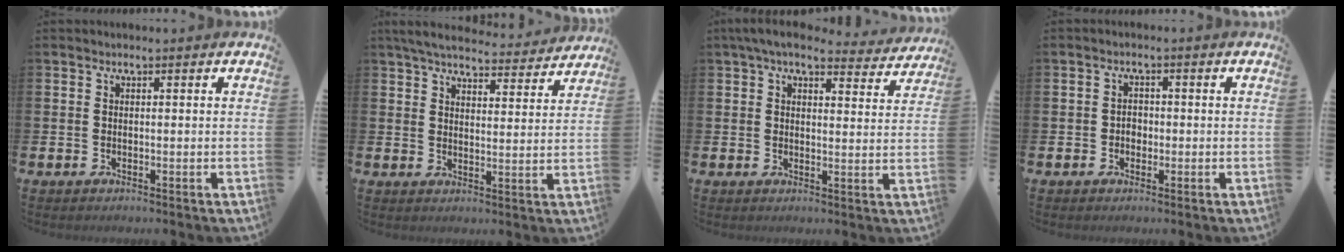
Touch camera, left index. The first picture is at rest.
{"total": 5.6, "force": [5.3, 1.2, 1.4], "torque": [-0.047, -0.033, 0.091]}
{"total": 5.9, "force": [5.1, 1.6, 2.3], "torque": [-0.053, -0.022, 0.091]}
{"total": 1.7, "force": [-0.3, 1.5, 0.8], "torque": [-0.008, 0.004, -0.010]}